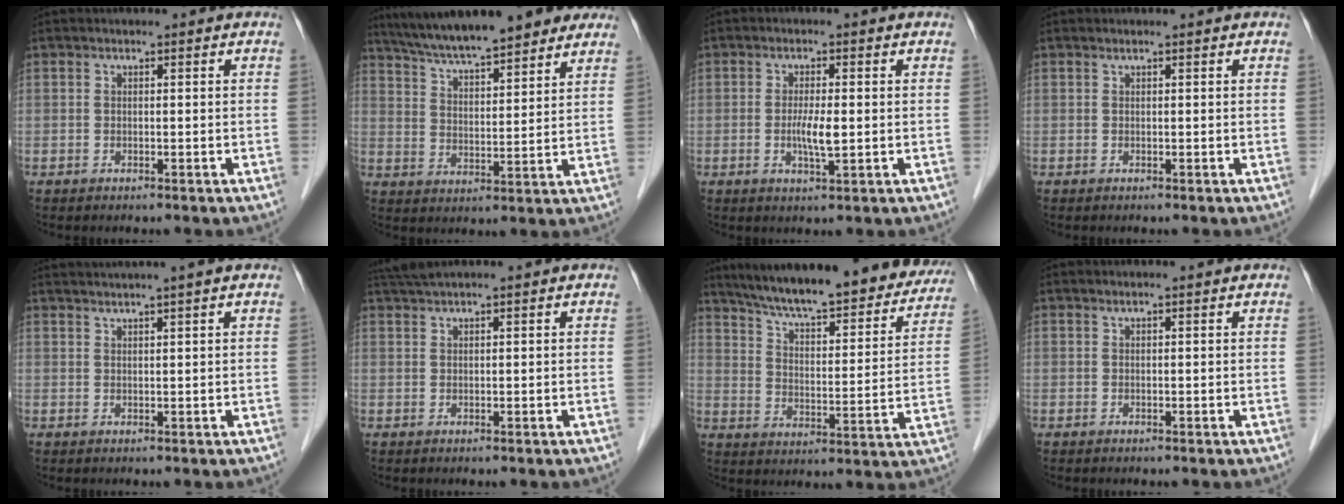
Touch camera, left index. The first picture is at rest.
{"total": 17.5, "force": [14.8, 2.8, 8.9], "torque": [-0.149, 0.030, 0.222]}
{"total": 3.6, "force": [-0.5, 0.5, 3.6], "torque": [-0.072, -0.005, -0.009]}
{"total": 0.0}
{"total": 4.7, "force": [3.9, -1.4, 2.1], "torque": [-0.028, 0.019, 0.061]}
{"total": 2.3, "force": [2.0, -0.5, 0.9], "torque": [-0.022, 0.017, 0.044]}
{"total": 27.3, "force": [23.7, 5.5, 12.4], "torque": [-0.188, -0.021, 0.308]}
{"total": 0.0}